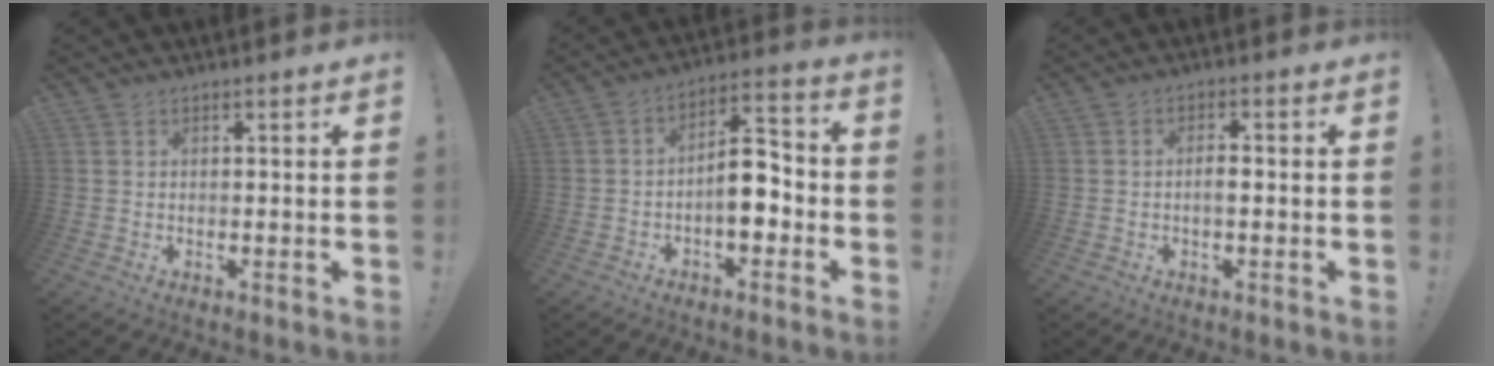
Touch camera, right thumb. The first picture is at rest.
{"total": 10.8, "force": [-2.7, 5.6, 8.8], "torque": [-0.138, 0.018, -0.046]}
{"total": 2.8, "force": [-0.7, 0.9, 2.5], "torque": [-0.037, 0.004, -0.015]}